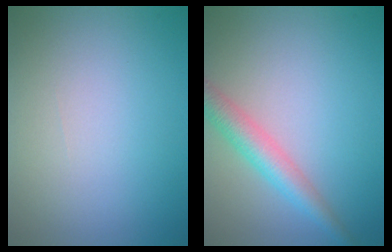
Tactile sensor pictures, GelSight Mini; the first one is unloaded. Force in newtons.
{"total": 3.4, "press": 3.4, "slide": 0.1}